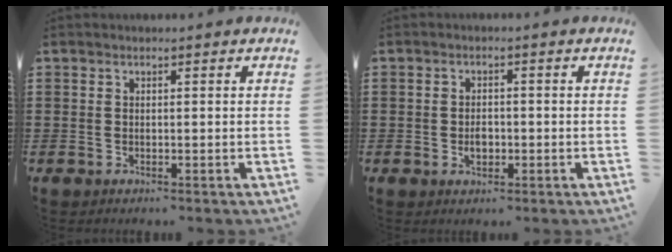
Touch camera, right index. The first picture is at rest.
{"total": 2.3, "force": [-0.6, 1.4, 1.8], "torque": [-0.025, -0.001, -0.013]}